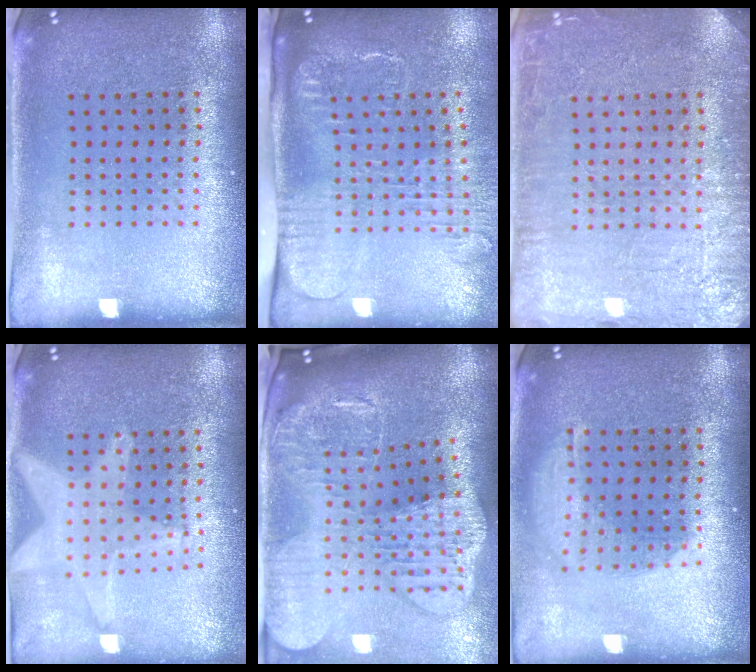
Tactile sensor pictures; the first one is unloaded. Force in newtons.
{"total": 2.6, "press": 2.0, "slide": 1.7}
{"total": 4.7, "press": 4.7, "slide": 0.7}
{"total": 2.1, "press": 1.7, "slide": 1.2}
{"total": 4.5, "press": 3.4, "slide": 3.0}
{"total": 1.5, "press": 1.3, "slide": 0.9}